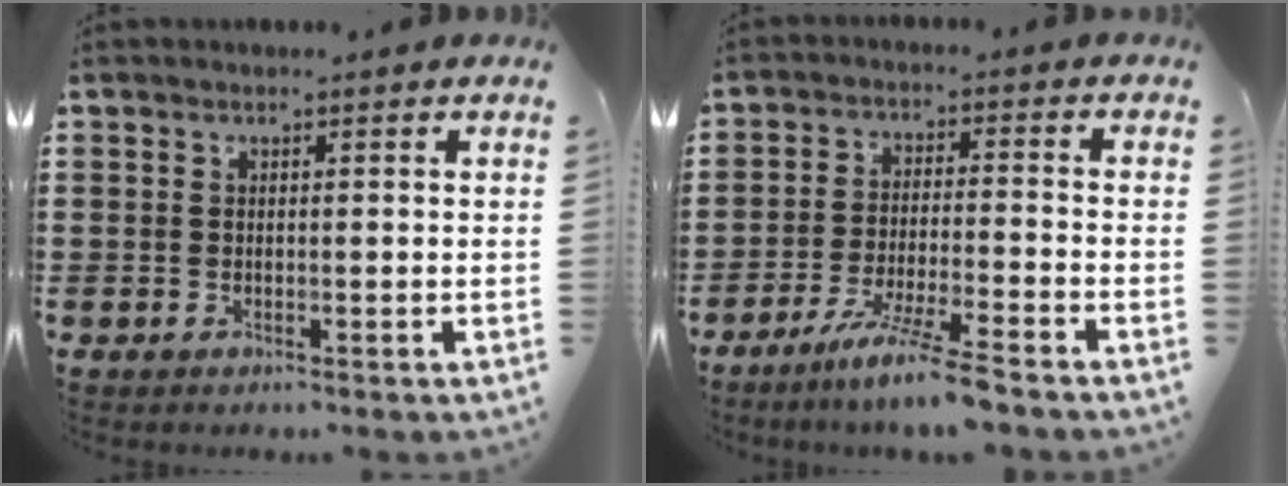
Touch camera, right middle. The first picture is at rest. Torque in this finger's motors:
{"motor_torque": [1.89, -0.25, 0.26, 0.14]}